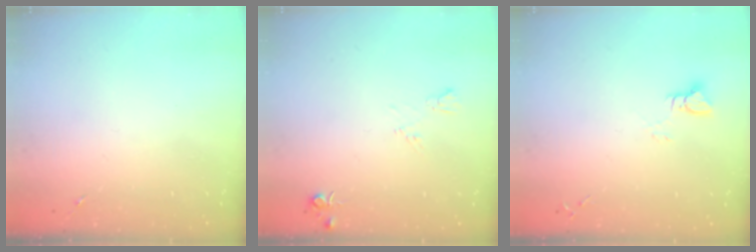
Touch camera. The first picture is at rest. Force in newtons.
{"total": 5.2, "press": 5.2, "slide": 0.7}
{"total": 2.9, "press": 2.9, "slide": 0.2}